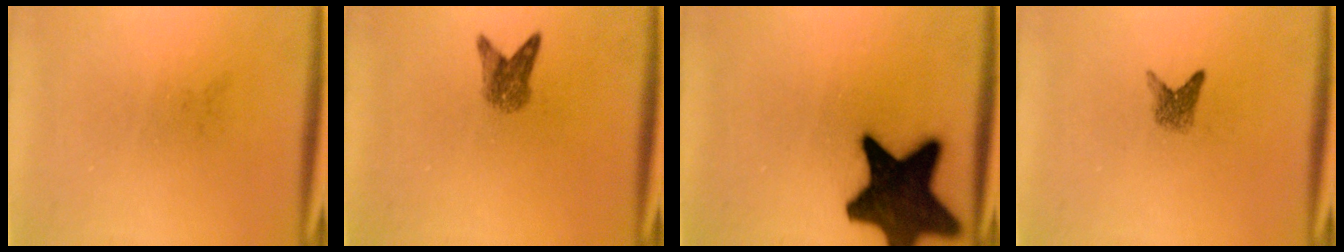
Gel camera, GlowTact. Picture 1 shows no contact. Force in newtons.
{"total": 2.9}
{"total": 17.5}
{"total": 1.8}